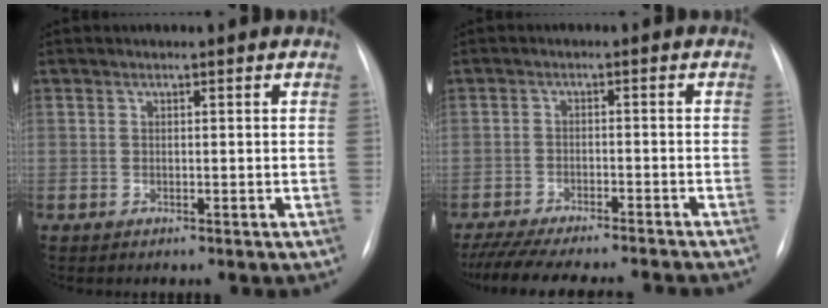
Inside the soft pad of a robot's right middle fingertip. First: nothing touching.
{"total": 17.7, "force": [-15.9, 2.0, 7.4], "torque": [-0.144, -0.025, -0.220]}